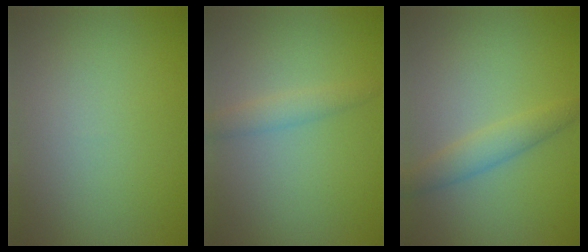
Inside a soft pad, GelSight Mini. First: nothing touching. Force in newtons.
{"total": 1.7, "press": 1.7, "slide": 0.1}
{"total": 2.5, "press": 2.5, "slide": 0.0}